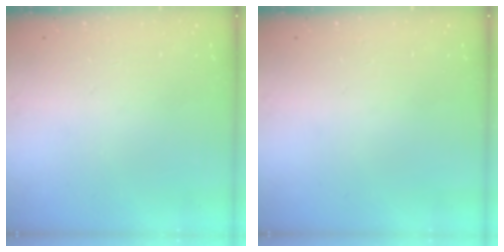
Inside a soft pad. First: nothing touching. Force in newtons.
{"total": 0.0}